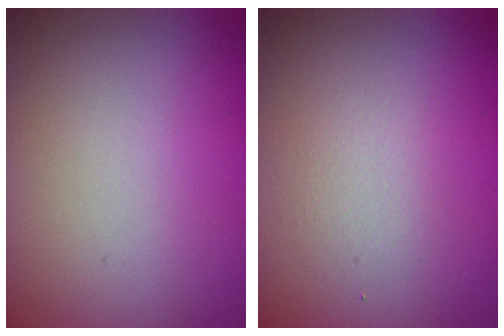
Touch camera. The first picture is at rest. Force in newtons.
{"total": 1.6, "press": 1.6, "slide": 0.1}